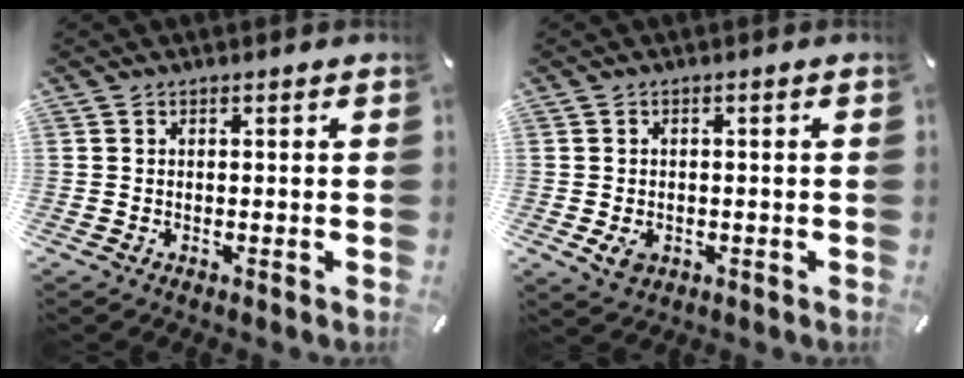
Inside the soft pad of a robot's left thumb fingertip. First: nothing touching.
{"total": 3.3, "force": [-0.9, 2.7, 1.8], "torque": [-0.034, -0.004, -0.019]}